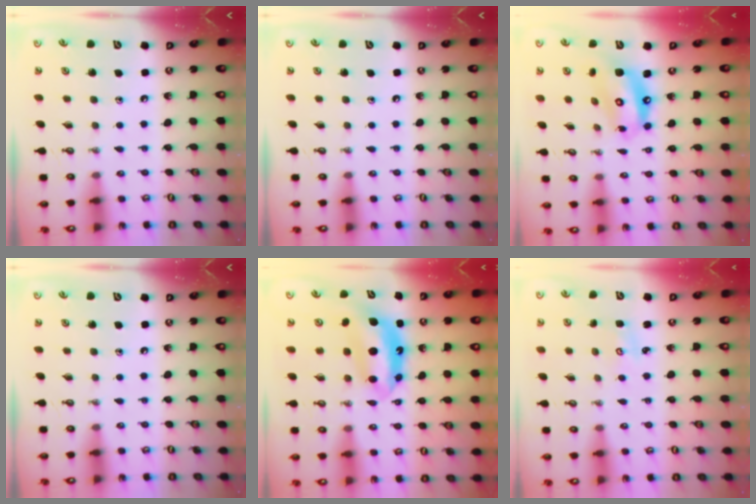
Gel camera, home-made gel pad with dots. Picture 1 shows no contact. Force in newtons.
{"total": 0.0}
{"total": 12.5, "press": 12.4, "slide": 1.4}
{"total": 0.0}
{"total": 7.3, "press": 7.3, "slide": 0.5}
{"total": 2.0, "press": 2.0, "slide": 0.4}